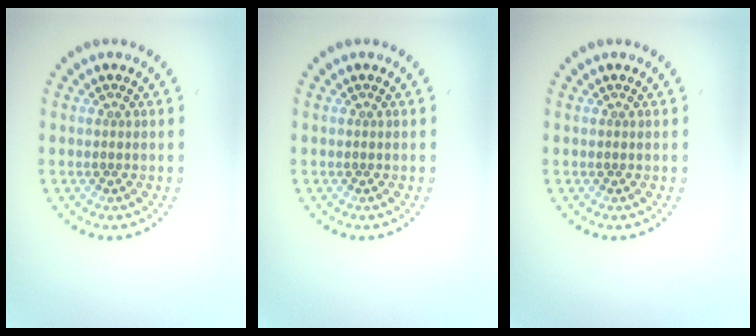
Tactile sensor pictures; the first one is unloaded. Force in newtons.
{"total": 0.0}
{"total": 0.0}